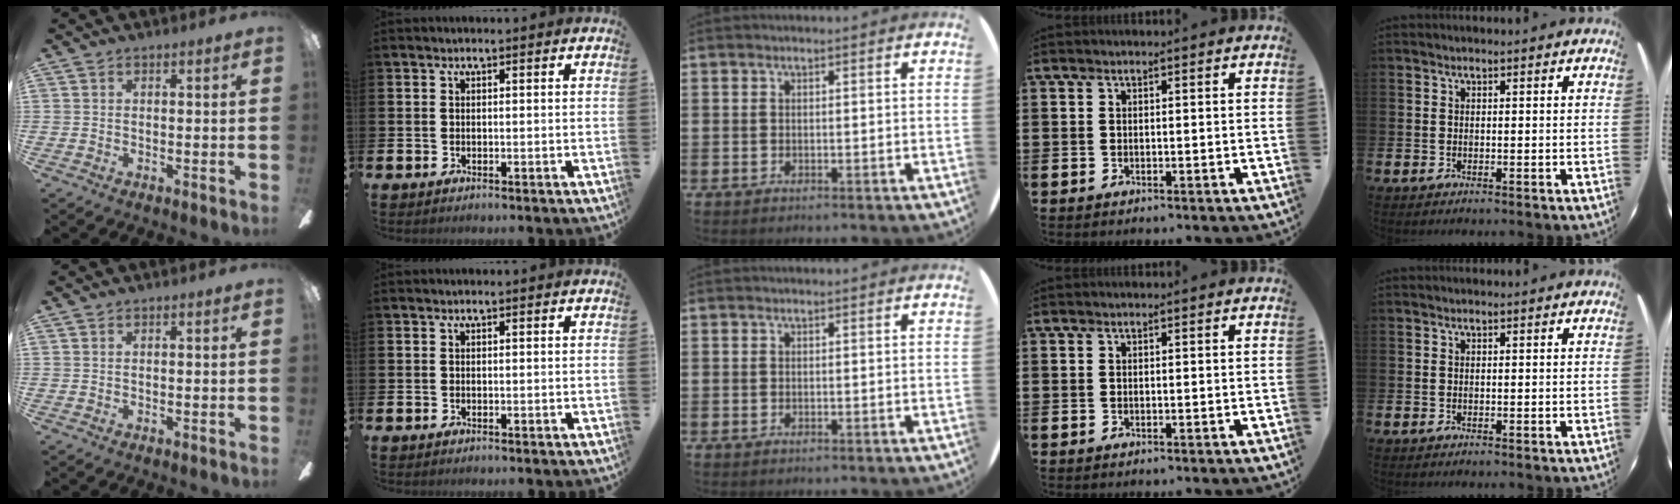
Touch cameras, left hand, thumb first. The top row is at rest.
{}